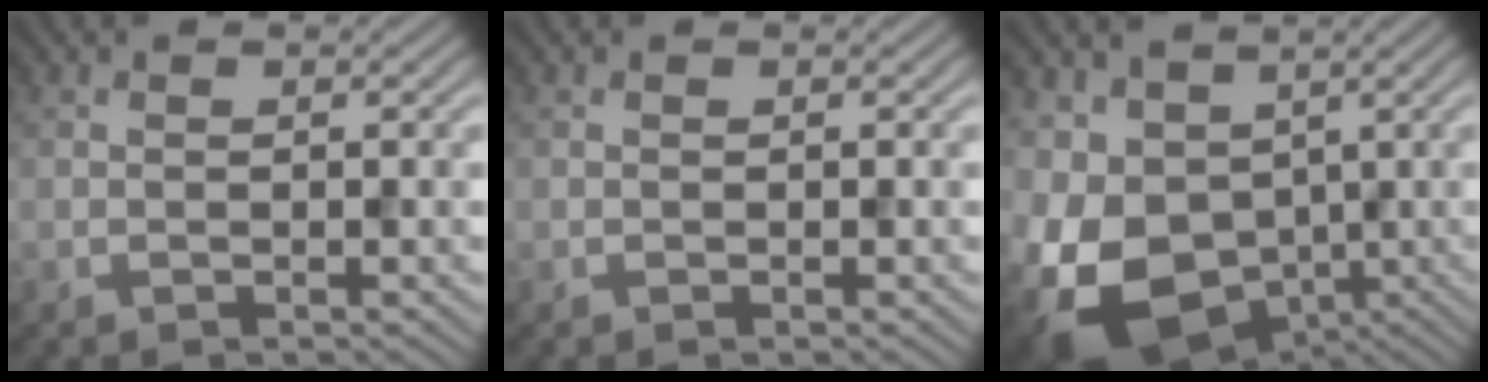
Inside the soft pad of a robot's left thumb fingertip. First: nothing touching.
{"total": 0.0}
{"total": 12.9, "force": [-2.3, 9.3, 8.6], "torque": [-0.215, -0.031, -0.031]}